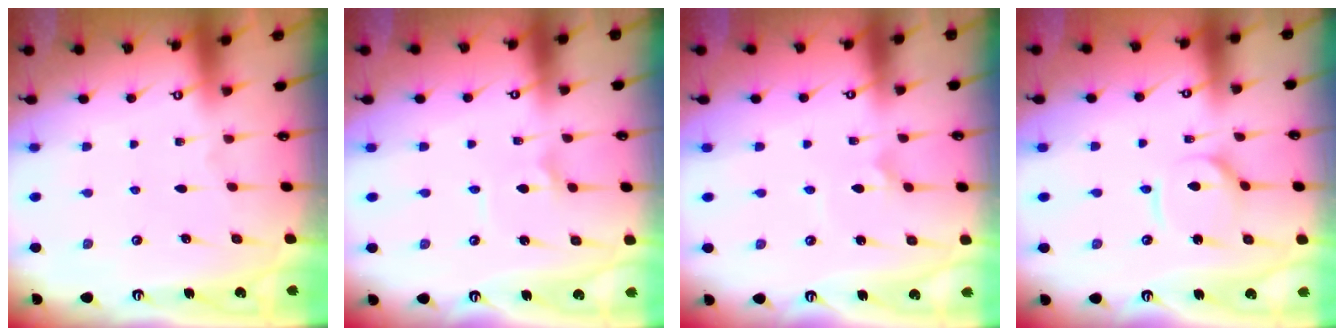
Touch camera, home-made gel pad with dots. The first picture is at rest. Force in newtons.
{"total": 2.2, "press": 2.2, "slide": 0.2}
{"total": 3.6, "press": 3.6, "slide": 0.5}
{"total": 5.0, "press": 4.9, "slide": 0.5}